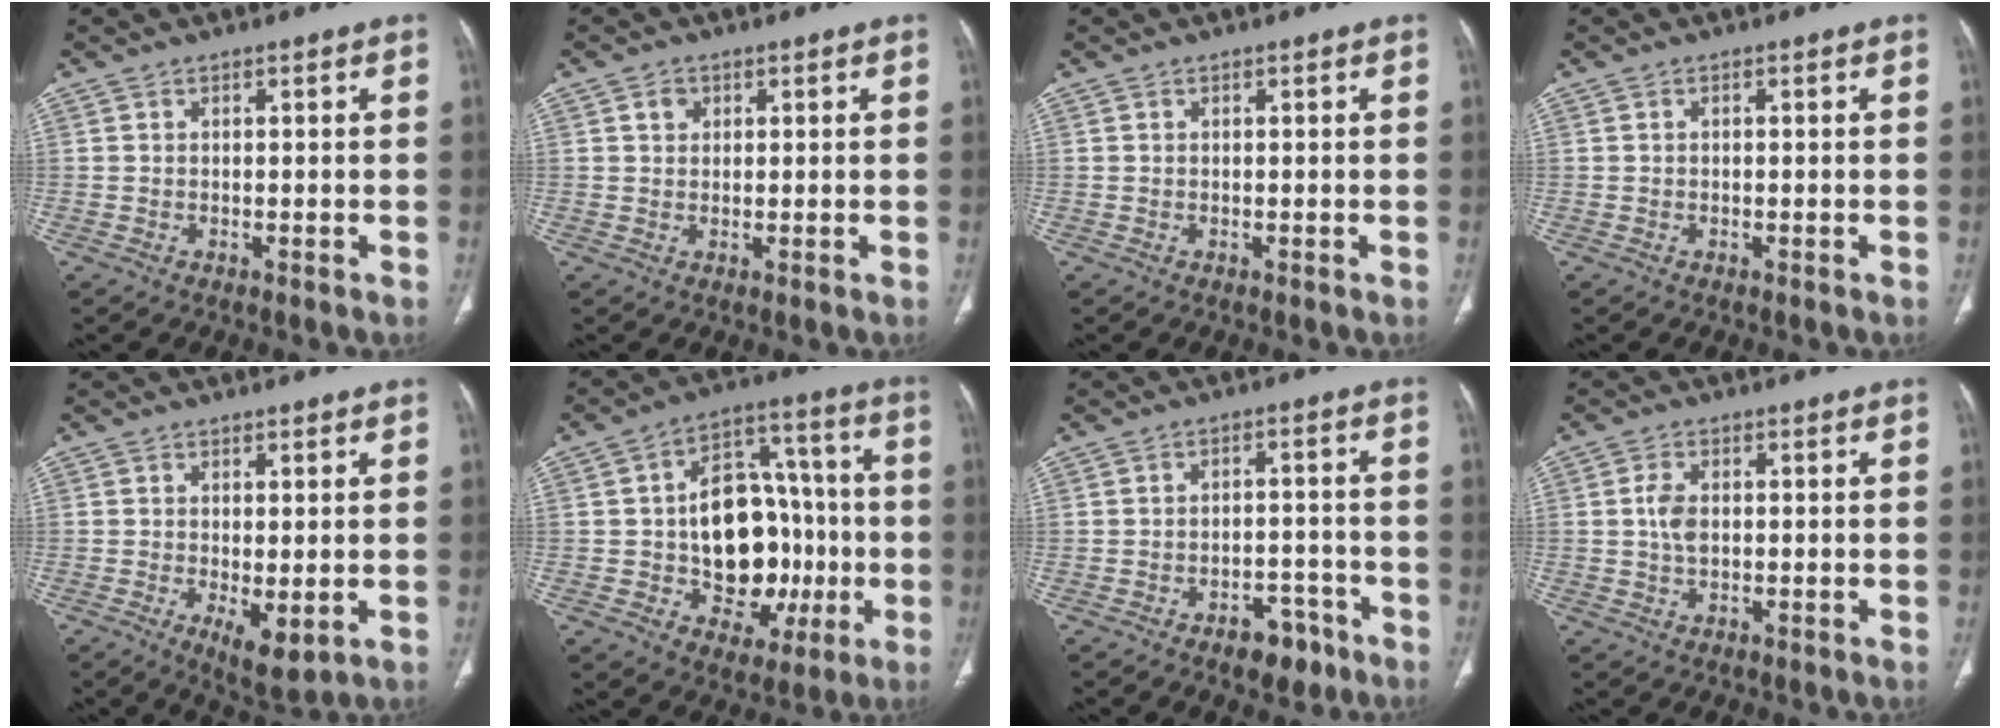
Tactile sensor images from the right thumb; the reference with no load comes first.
{"total": 2.1, "force": [0.9, 1.7, 0.9], "torque": [-0.006, -0.002, 0.013]}
{"total": 0.0}
{"total": 0.0}
{"total": 5.8, "force": [-1.3, 2.3, 5.1], "torque": [-0.083, -0.019, -0.012]}
{"total": 19.2, "force": [-2.5, 13.5, 13.5], "torque": [-0.145, 0.039, -0.022]}
{"total": 6.3, "force": [-4.1, 3.6, 3.3], "torque": [-0.024, 0.032, -0.055]}
{"total": 3.7, "force": [0.2, 2.2, 2.9], "torque": [-0.061, 0.002, 0.004]}